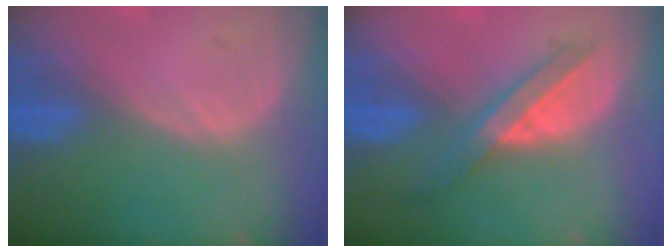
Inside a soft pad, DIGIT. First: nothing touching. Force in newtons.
{"total": 5.8, "press": 5.3, "slide": 2.4}